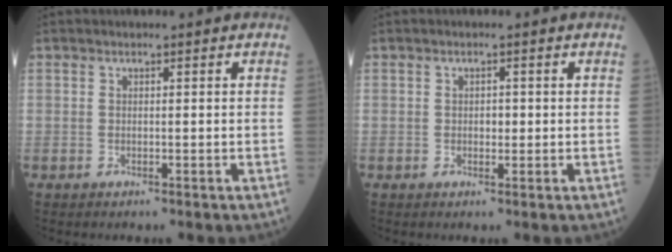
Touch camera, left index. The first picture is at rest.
{"total": 1.3, "force": [0.0, 0.8, 1.0], "torque": [-0.014, 0.002, 0.000]}